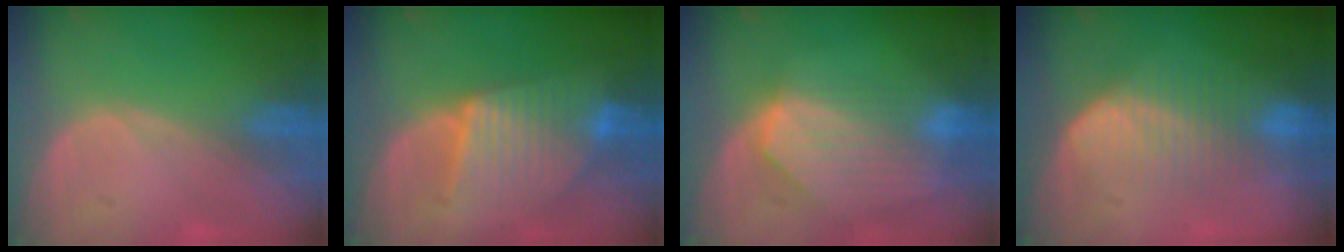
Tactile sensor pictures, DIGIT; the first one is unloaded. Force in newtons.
{"total": 7.9, "press": 7.9, "slide": 0.3}
{"total": 9.1, "press": 8.0, "slide": 4.2}
{"total": 6.7, "press": 6.5, "slide": 1.4}